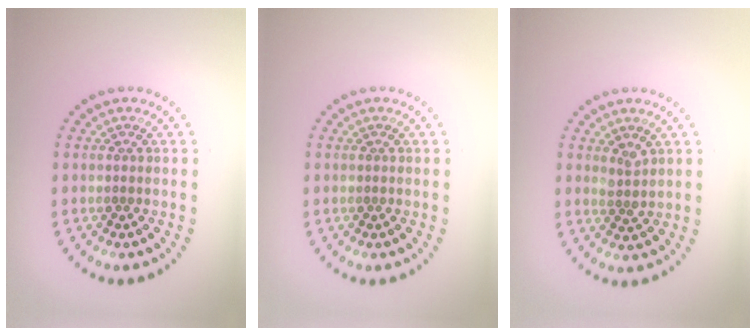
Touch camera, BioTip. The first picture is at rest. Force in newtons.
{"total": 0.0}
{"total": 1.3, "press": 1.0, "slide": 0.8}